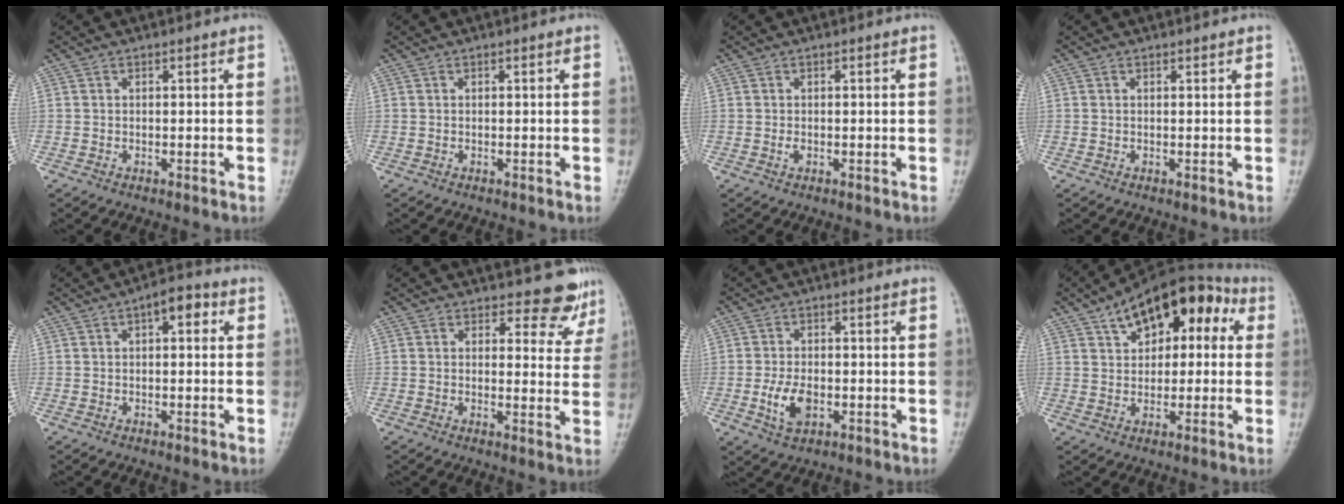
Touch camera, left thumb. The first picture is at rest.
{"total": 0.0}
{"total": 0.6, "force": [-0.2, 0.4, 0.5], "torque": [-0.010, -0.001, -0.005]}
{"total": 0.0}
{"total": 4.7, "force": [1.4, 2.3, 3.9], "torque": [-0.038, 0.011, 0.007]}
{"total": 6.2, "force": [5.4, 2.9, 1.0], "torque": [0.022, -0.038, 0.047]}
{"total": 5.8, "force": [-1.5, 3.3, 4.5], "torque": [-0.085, 0.002, -0.025]}
{"total": 15.5, "force": [5.7, 8.7, 11.5], "torque": [-0.129, 0.028, 0.078]}